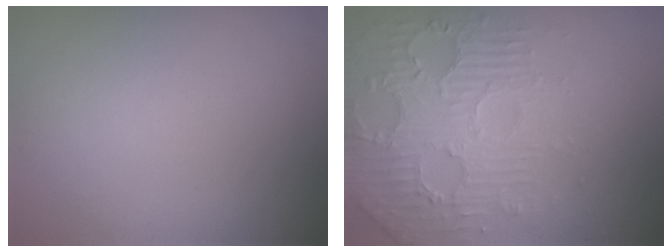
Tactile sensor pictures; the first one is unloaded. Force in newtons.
{"total": 4.7, "press": 3.7, "slide": 2.8}